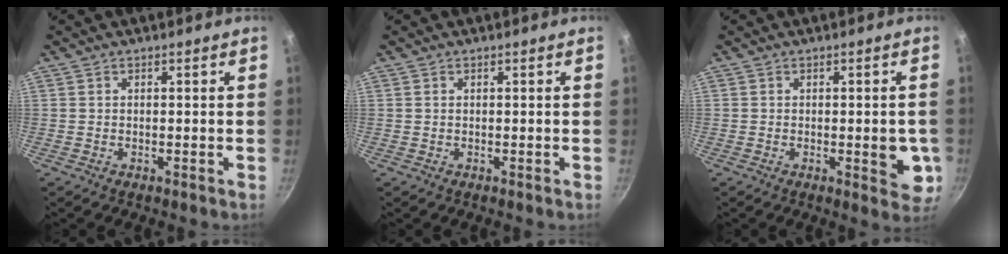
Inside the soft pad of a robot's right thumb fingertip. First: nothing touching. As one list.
[{"total": 0.0}, {"total": 6.5, "force": [-1.0, 2.6, 5.8], "torque": [-0.053, -0.007, -0.013]}]